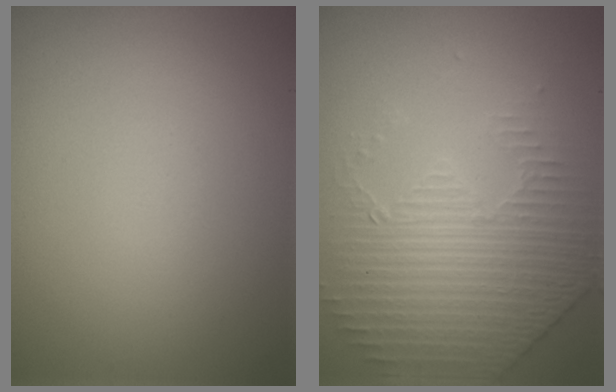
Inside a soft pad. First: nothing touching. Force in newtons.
{"total": 4.4, "press": 3.5, "slide": 2.6}